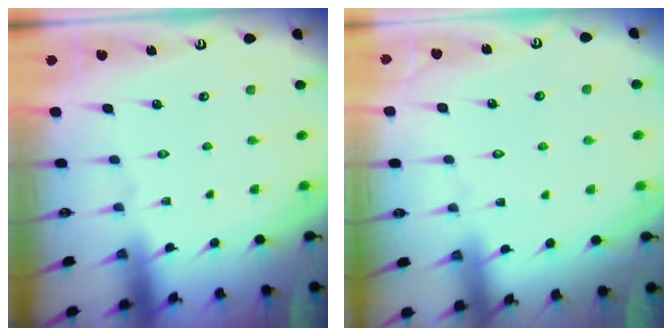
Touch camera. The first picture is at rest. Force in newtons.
{"total": 4.1, "press": 4.1, "slide": 0.4}